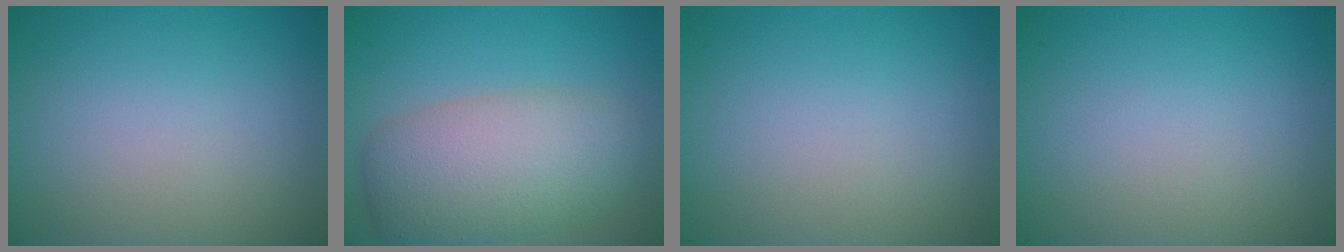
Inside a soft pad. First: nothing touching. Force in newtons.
{"total": 7.5, "press": 7.5, "slide": 0.2}
{"total": 0.0}
{"total": 0.0}